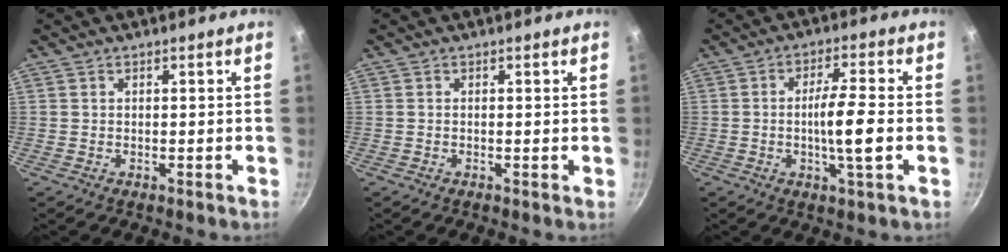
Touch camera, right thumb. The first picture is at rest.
{"total": 0.0}
{"total": 8.1, "force": [-1.3, 0.9, 7.9], "torque": [-0.142, 0.011, -0.027]}